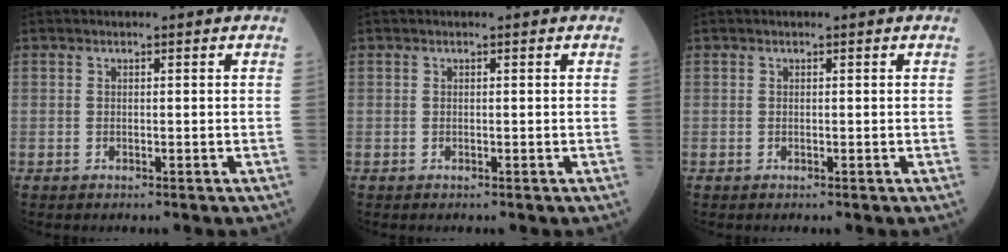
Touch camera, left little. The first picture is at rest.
{"total": 0.0}
{"total": 0.0}